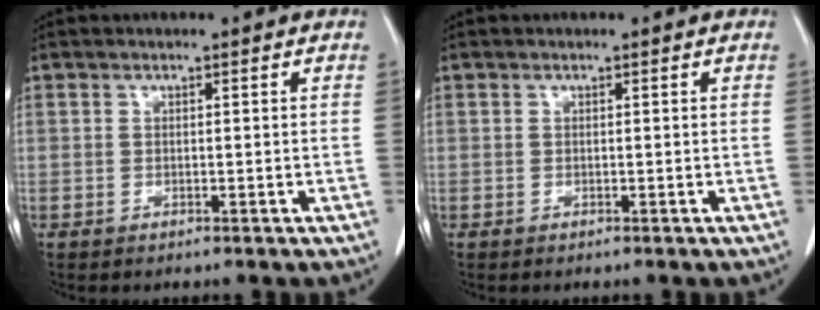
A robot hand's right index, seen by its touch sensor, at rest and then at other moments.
{"total": 0.0}